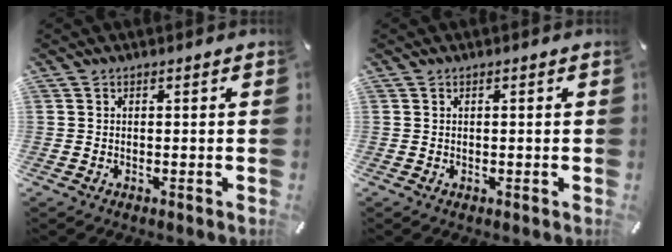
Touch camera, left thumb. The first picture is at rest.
{"total": 0.0}